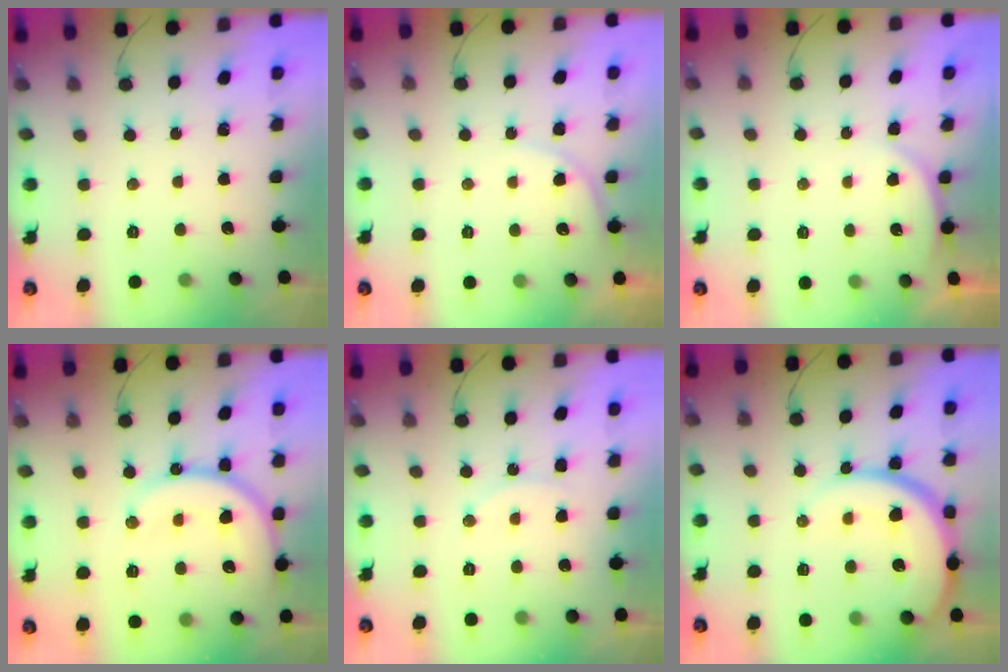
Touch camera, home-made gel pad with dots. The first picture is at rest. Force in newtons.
{"total": 6.1, "press": 6.1, "slide": 0.7}
{"total": 3.8, "press": 3.2, "slide": 2.2}
{"total": 17.8, "press": 17.4, "slide": 3.7}
{"total": 6.8, "press": 6.8, "slide": 0.5}
{"total": 13.8, "press": 13.8, "slide": 1.2}